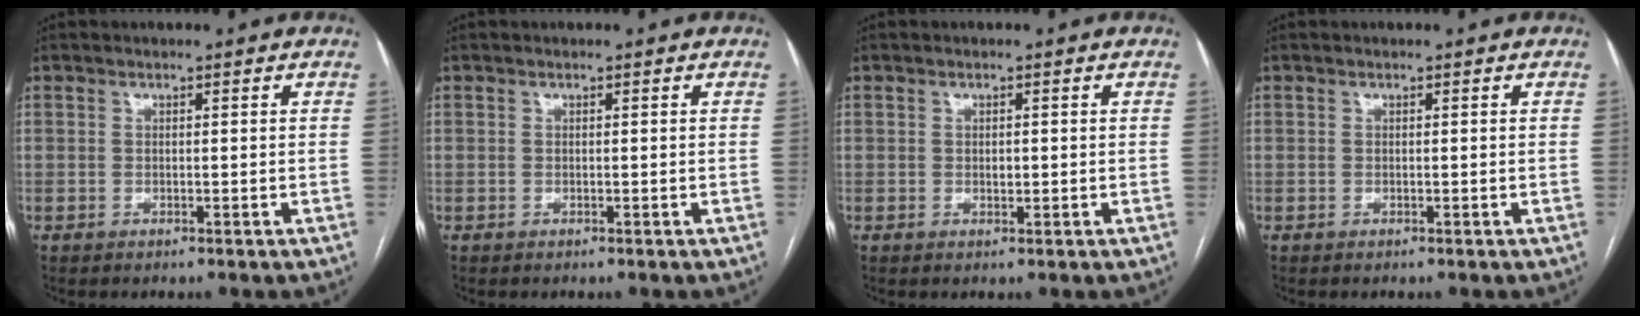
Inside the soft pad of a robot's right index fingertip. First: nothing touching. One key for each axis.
{"total": 0.0}
{"total": 1.0, "fx": 0.0, "fy": 0.6, "fz": 0.8, "tx": -0.013, "ty": 0.000, "tz": 0.001}
{"total": 0.0}